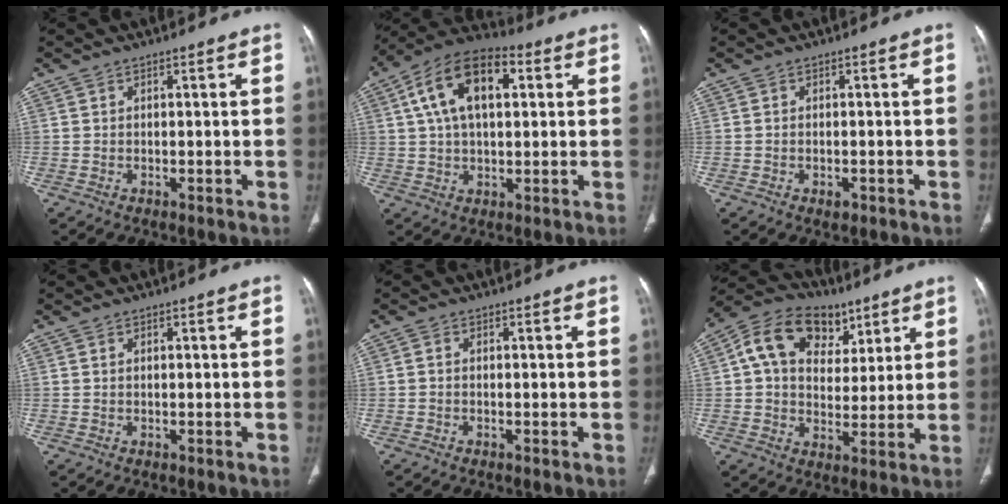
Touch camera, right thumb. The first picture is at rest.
{"total": 15.4, "force": [4.3, 8.4, 12.2], "torque": [-0.203, 0.021, 0.066]}
{"total": 1.3, "force": [-0.6, 0.8, 0.8], "torque": [-0.010, 0.005, -0.007]}
{"total": 0.0}
{"total": 0.6, "force": [-0.2, 0.3, 0.5], "torque": [-0.008, 0.000, -0.008]}
{"total": 15.9, "force": [6.5, 11.4, 8.9], "torque": [-0.125, 0.004, 0.106]}